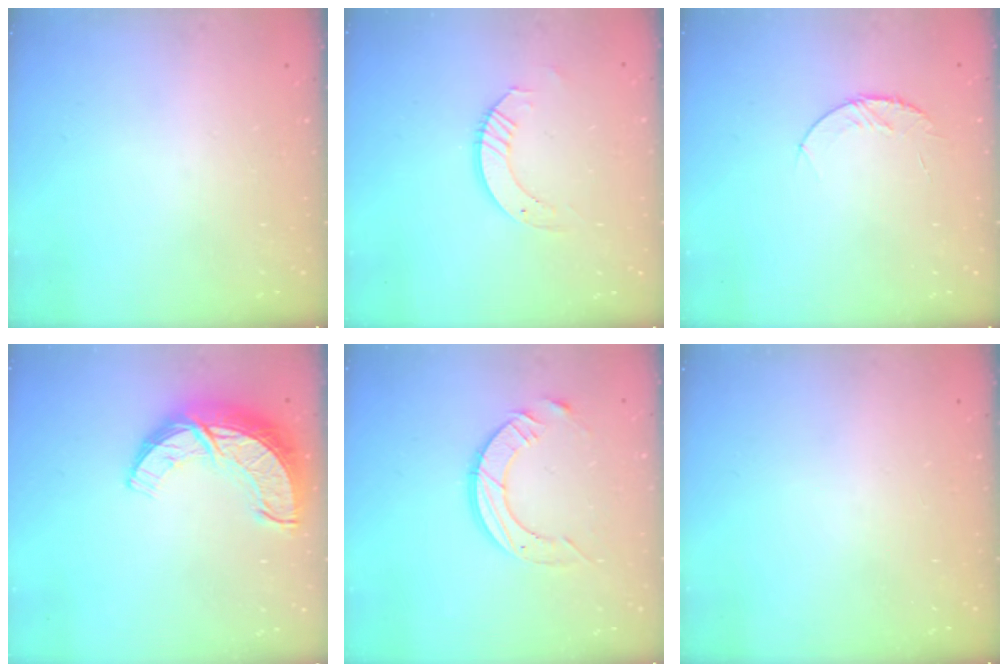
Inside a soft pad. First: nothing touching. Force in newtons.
{"total": 5.7, "press": 5.7, "slide": 0.3}
{"total": 5.3, "press": 5.3, "slide": 0.6}
{"total": 12.6, "press": 12.6, "slide": 0.9}
{"total": 10.4, "press": 10.3, "slide": 0.9}
{"total": 0.0}